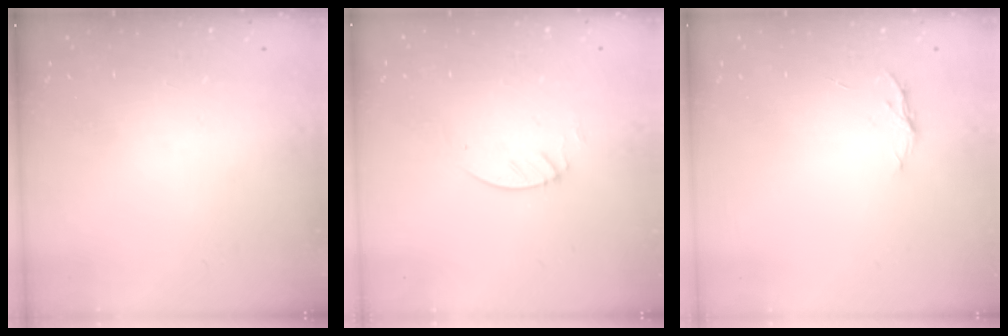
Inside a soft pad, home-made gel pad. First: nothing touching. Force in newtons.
{"total": 2.3, "press": 2.3, "slide": 0.2}
{"total": 4.0, "press": 4.0, "slide": 0.4}